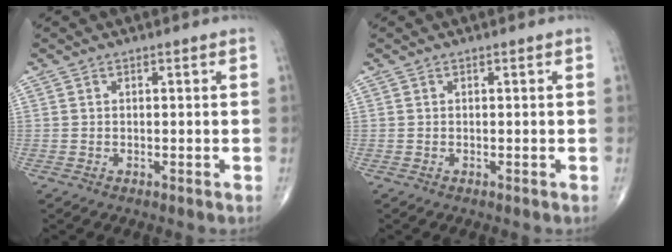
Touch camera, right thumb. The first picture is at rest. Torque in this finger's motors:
{"motor_torque": [0.00, 0.00, 0.00, 0.00, 0.01]}